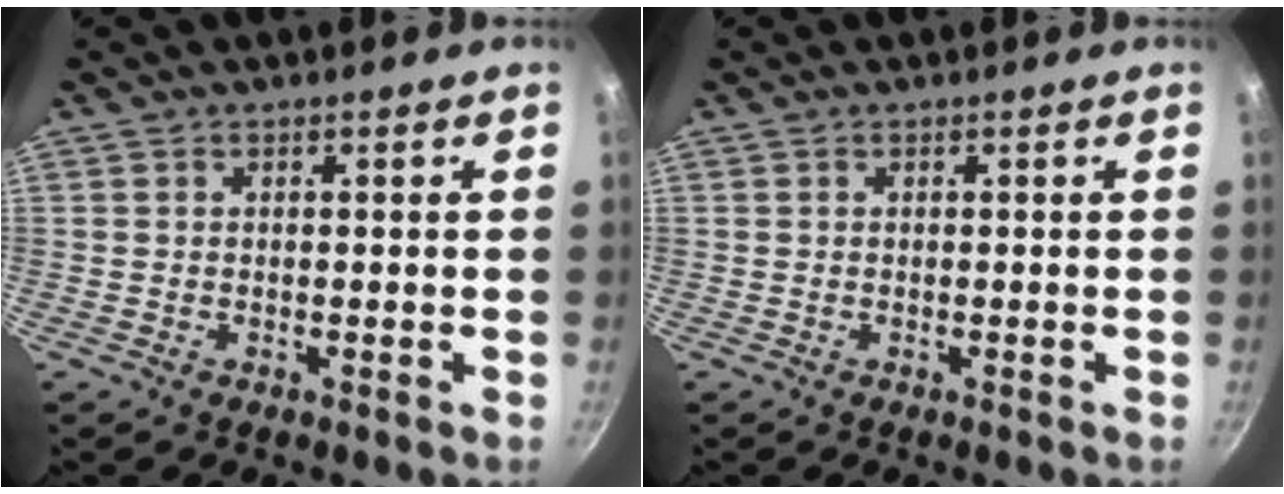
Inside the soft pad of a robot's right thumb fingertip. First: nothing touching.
{"total": 0.0}